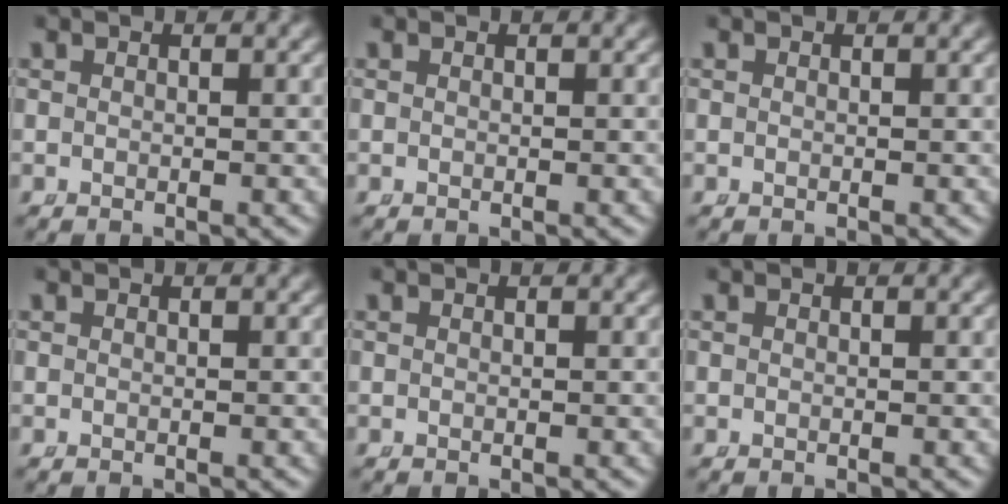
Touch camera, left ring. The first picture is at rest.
{"total": 0.0}
{"total": 0.0}
{"total": 0.0}
{"total": 0.0}
{"total": 0.0}